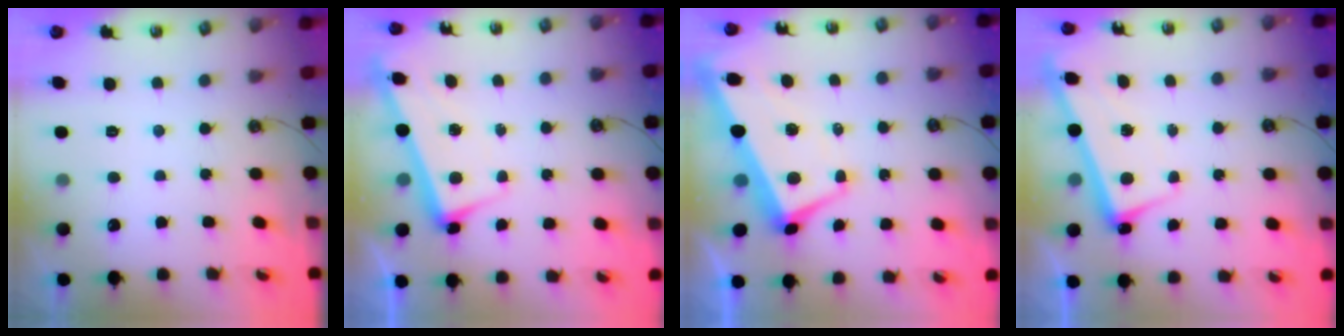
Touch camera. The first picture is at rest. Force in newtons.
{"total": 2.6, "press": 2.5, "slide": 0.7}
{"total": 1.7, "press": 1.1, "slide": 1.3}
{"total": 2.4, "press": 2.3, "slide": 0.5}